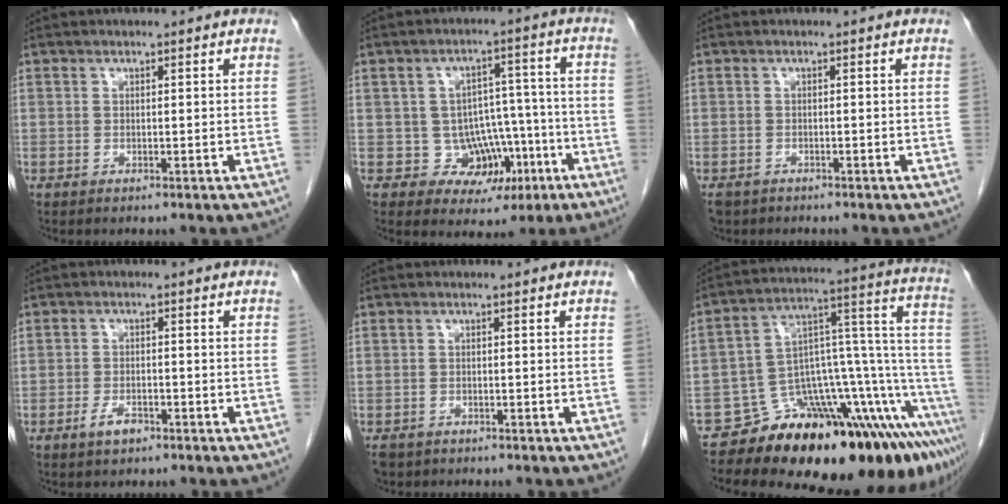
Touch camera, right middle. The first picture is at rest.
{"total": 8.4, "force": [-2.9, 7.4, 2.8], "torque": [-0.018, 0.038, -0.027]}
{"total": 2.1, "force": [-1.7, 1.2, 0.3], "torque": [-0.014, -0.001, -0.026]}
{"total": 2.8, "force": [-1.7, 1.2, 1.8], "torque": [-0.036, 0.002, -0.029]}
{"total": 3.2, "force": [-2.6, 1.9, 0.6], "torque": [-0.015, -0.001, -0.040]}
{"total": 26.2, "force": [-18.3, 5.2, 18.0], "torque": [-0.123, 0.035, -0.261]}